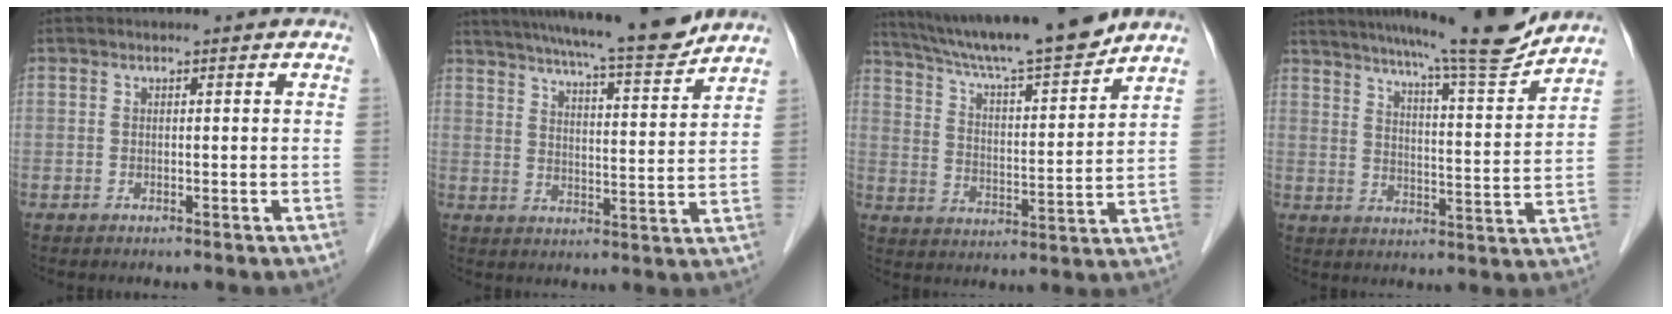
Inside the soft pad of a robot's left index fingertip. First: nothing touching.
{"total": 16.8, "force": [15.0, 0.3, 7.6], "torque": [-0.120, -0.008, 0.213]}
{"total": 18.2, "force": [16.1, 0.2, 8.5], "torque": [-0.144, 0.003, 0.256]}
{"total": 16.4, "force": [14.7, -0.4, 7.4], "torque": [-0.114, -0.025, 0.203]}